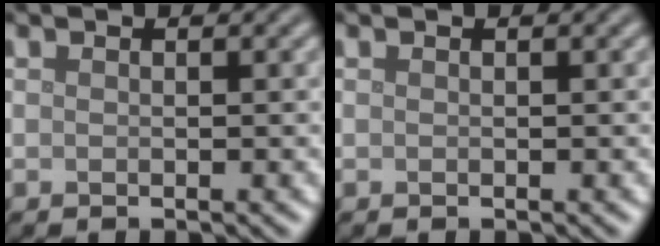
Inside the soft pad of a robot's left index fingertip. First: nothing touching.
{"total": 0.0}